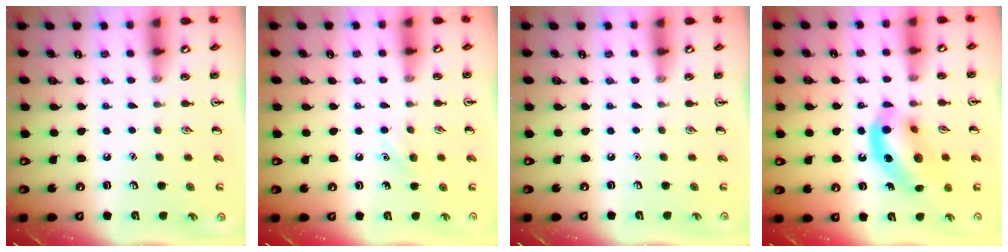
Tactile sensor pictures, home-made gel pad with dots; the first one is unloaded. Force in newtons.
{"total": 5.8, "press": 5.5, "slide": 1.9}
{"total": 0.0}
{"total": 12.2, "press": 11.7, "slide": 3.4}